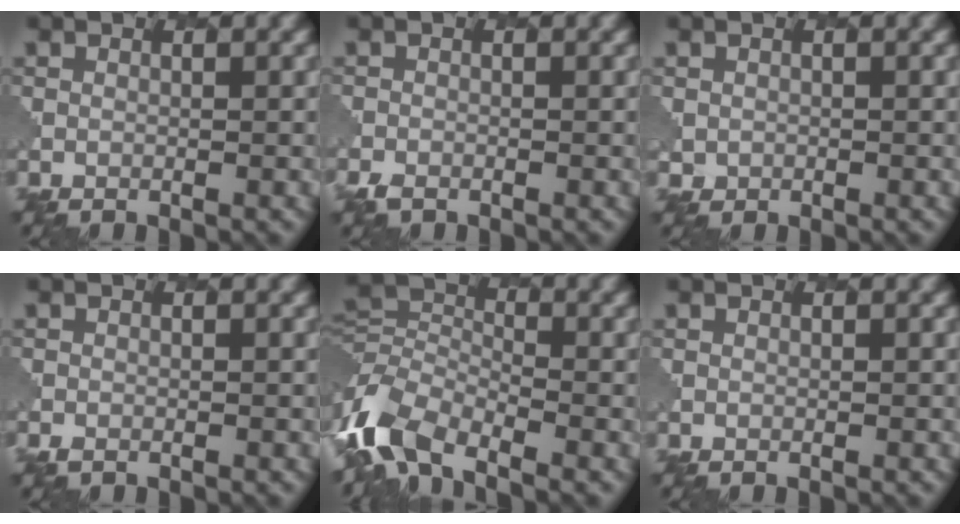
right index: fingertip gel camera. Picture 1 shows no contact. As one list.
[{"total": 1.4, "force": [-1.2, 0.6, 0.4], "torque": [-0.011, -0.007, -0.024]}, {"total": 0.7, "force": [0.2, 0.6, -0.3], "torque": [0.007, -0.007, 0.005]}, {"total": 0.8, "force": [-0.7, 0.3, 0.3], "torque": [-0.008, -0.005, -0.013]}, {"total": 6.7, "force": [-4.2, 3.5, 3.9], "torque": [-0.083, -0.004, -0.098]}, {"total": 0.0}]